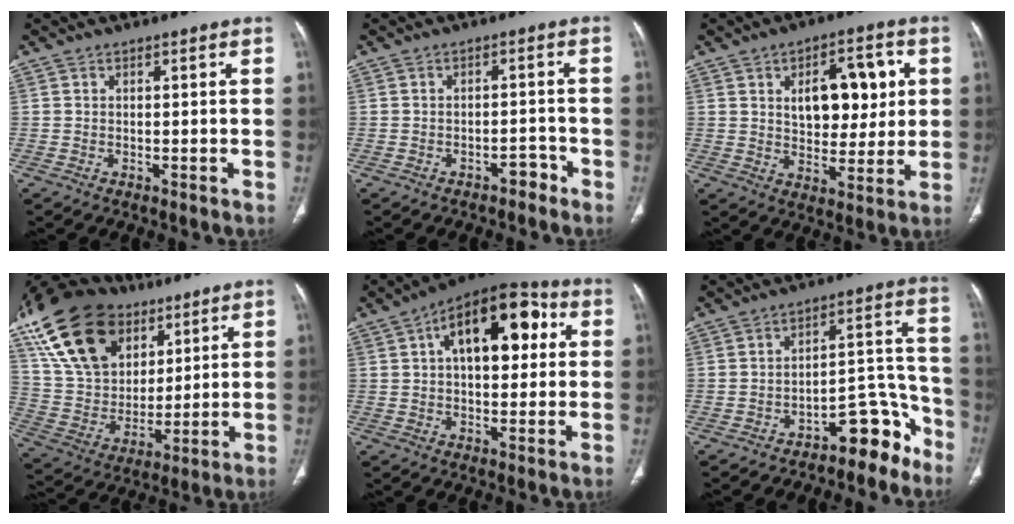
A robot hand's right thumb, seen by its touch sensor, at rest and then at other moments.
{"total": 2.6, "force": [-2.0, 1.3, 1.0], "torque": [-0.007, 0.021, -0.027]}
{"total": 13.4, "force": [3.3, 7.6, 10.5], "torque": [-0.104, -0.001, 0.053]}
{"total": 25.1, "force": [12.7, 16.5, 13.9], "torque": [-0.248, -0.009, 0.231]}
{"total": 18.1, "force": [4.7, 9.6, 14.5], "torque": [-0.176, 0.024, 0.060]}
{"total": 9.7, "force": [-7.3, 4.2, 4.8], "torque": [-0.025, 0.109, -0.112]}